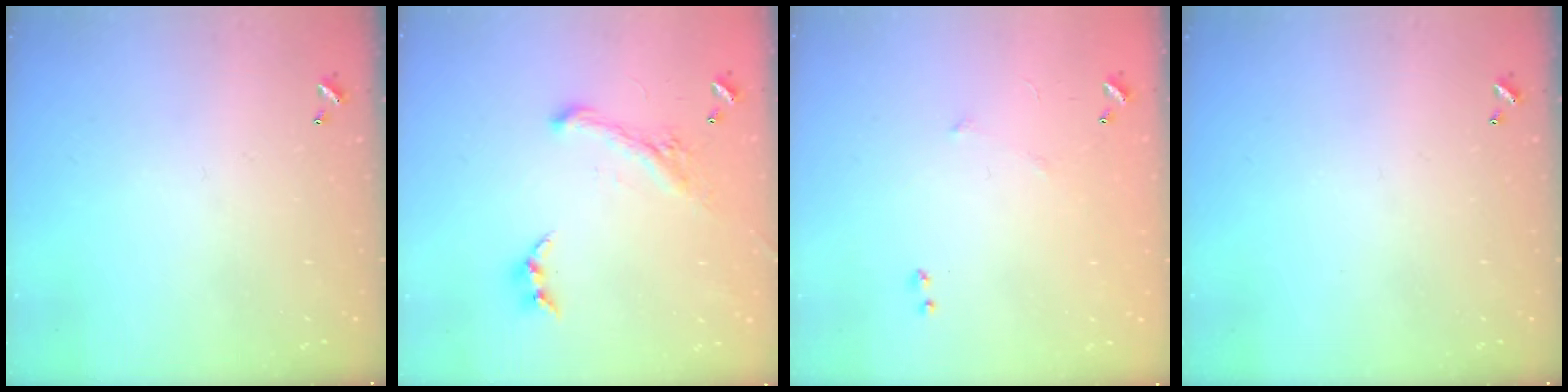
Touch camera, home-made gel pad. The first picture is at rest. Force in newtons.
{"total": 1.9, "press": 1.3, "slide": 1.4}
{"total": 5.2, "press": 5.1, "slide": 0.9}
{"total": 0.0}